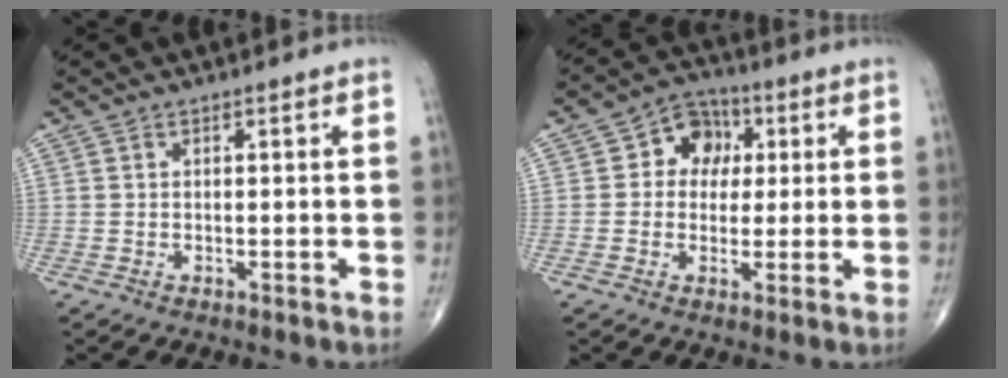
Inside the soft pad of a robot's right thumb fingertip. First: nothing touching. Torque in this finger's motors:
{"motor_torque": [-0.44, 0.47, -0.05, -0.10, 0.08]}